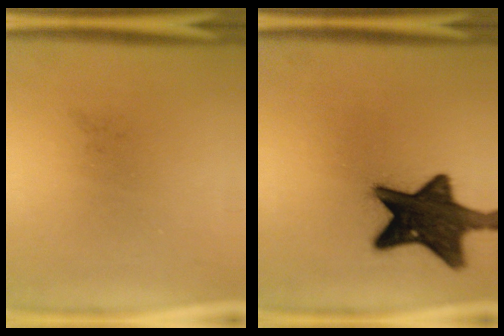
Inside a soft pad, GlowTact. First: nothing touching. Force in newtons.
{"total": 16.6}